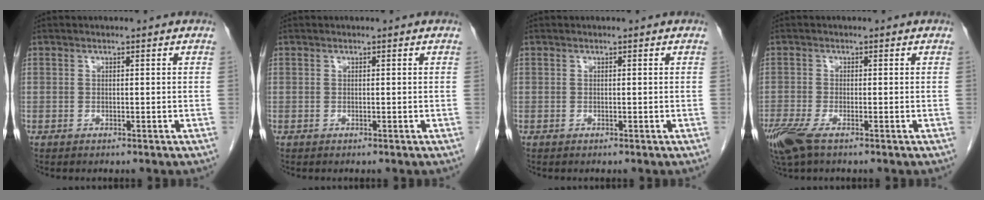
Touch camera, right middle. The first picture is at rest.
{"total": 0.0}
{"total": 0.0}
{"total": 5.2, "force": [-3.2, 1.3, 3.9], "torque": [-0.085, -0.017, -0.063]}